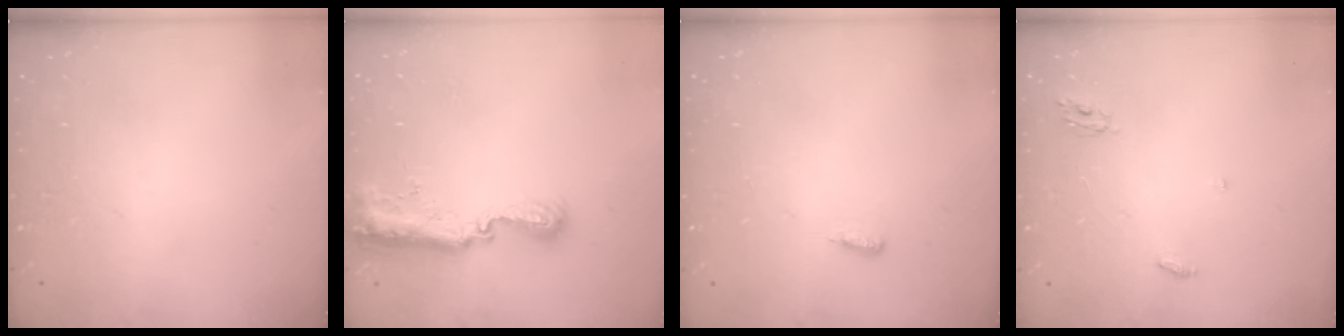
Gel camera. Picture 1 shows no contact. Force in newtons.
{"total": 9.4, "press": 9.4, "slide": 0.8}
{"total": 3.6, "press": 2.7, "slide": 2.5}
{"total": 3.7, "press": 3.7, "slide": 0.2}